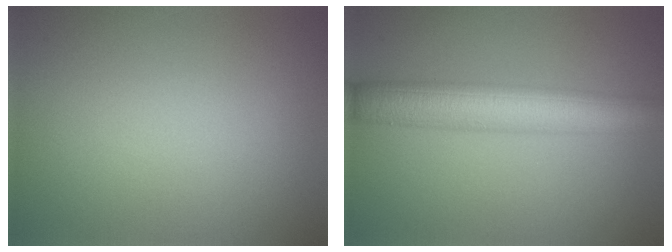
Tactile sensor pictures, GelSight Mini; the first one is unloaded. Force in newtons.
{"total": 7.1, "press": 7.1, "slide": 0.1}